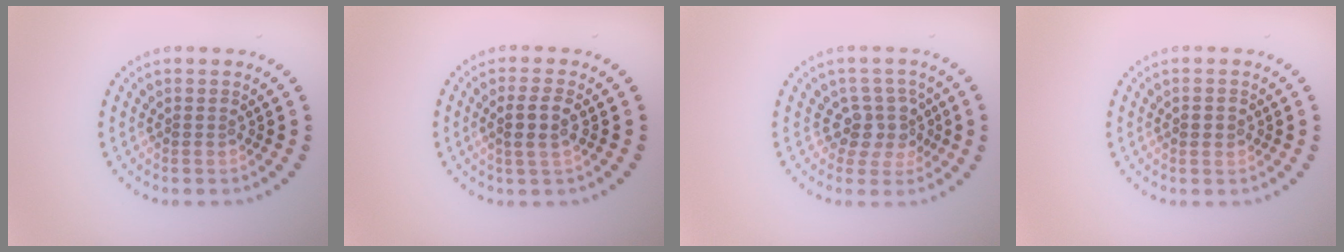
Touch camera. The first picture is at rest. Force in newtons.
{"total": 2.3, "press": 2.1, "slide": 0.9}
{"total": 3.1, "press": 2.4, "slide": 2.0}
{"total": 1.6, "press": 1.6, "slide": 0.2}